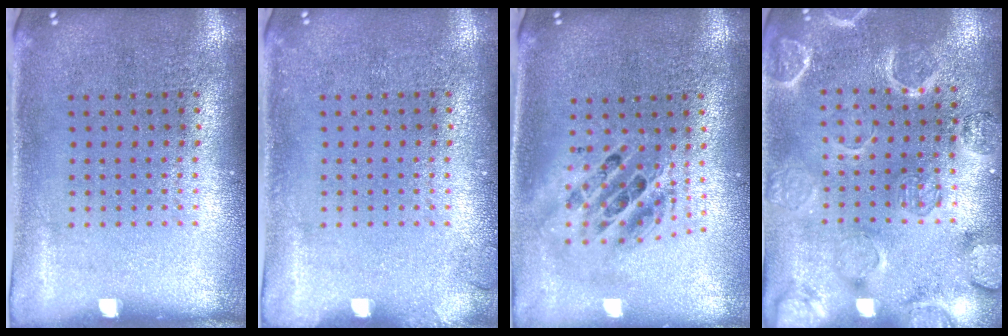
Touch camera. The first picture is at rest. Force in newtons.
{"total": 0.7, "press": 0.7, "slide": 0.2}
{"total": 1.9, "press": 1.5, "slide": 1.1}
{"total": 2.7, "press": 2.7, "slide": 0.0}